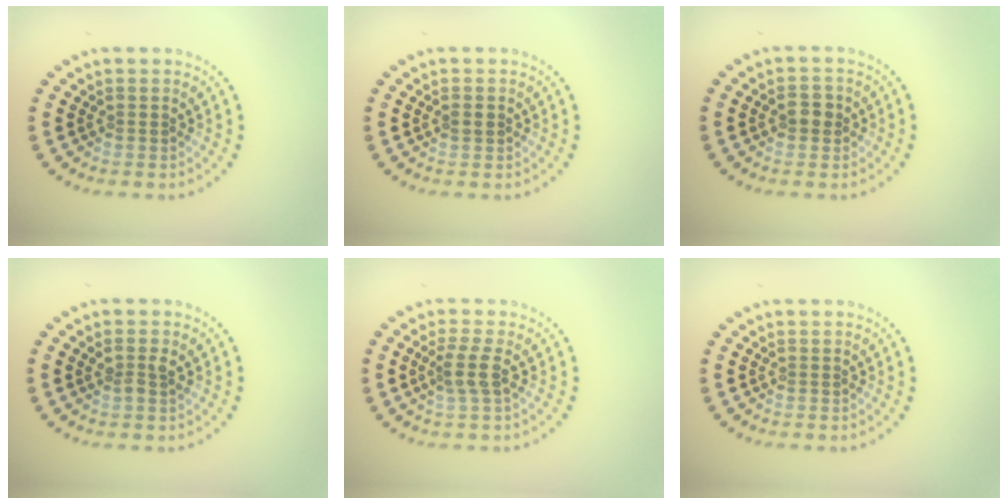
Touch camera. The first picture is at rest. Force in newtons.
{"total": 1.1, "press": 1.0, "slide": 0.3}
{"total": 1.7, "press": 1.7, "slide": 0.3}
{"total": 1.0, "press": 1.0, "slide": 0.3}
{"total": 2.2, "press": 1.7, "slide": 1.3}
{"total": 0.0}